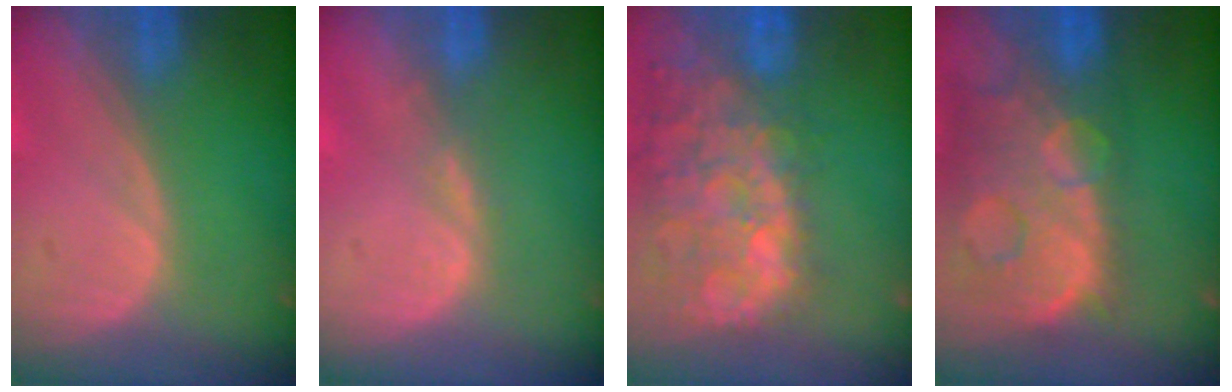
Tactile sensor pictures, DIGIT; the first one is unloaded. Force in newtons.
{"total": 1.9, "press": 1.5, "slide": 1.1}
{"total": 14.5, "press": 11.7, "slide": 8.6}
{"total": 14.1, "press": 11.5, "slide": 8.2}